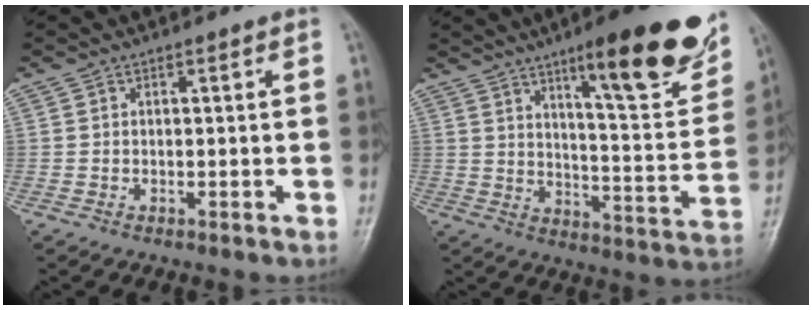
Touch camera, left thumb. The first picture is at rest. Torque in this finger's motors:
{"motor_torque": [1.06, 0.95, 1.62, -1.15, 0.12]}